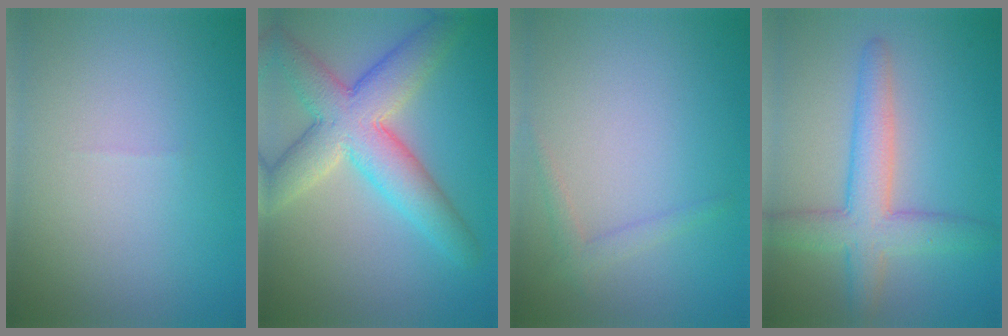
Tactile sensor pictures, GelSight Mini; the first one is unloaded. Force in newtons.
{"total": 7.8, "press": 7.8, "slide": 0.4}
{"total": 1.2, "press": 1.2, "slide": 0.1}
{"total": 5.2, "press": 5.2, "slide": 0.1}